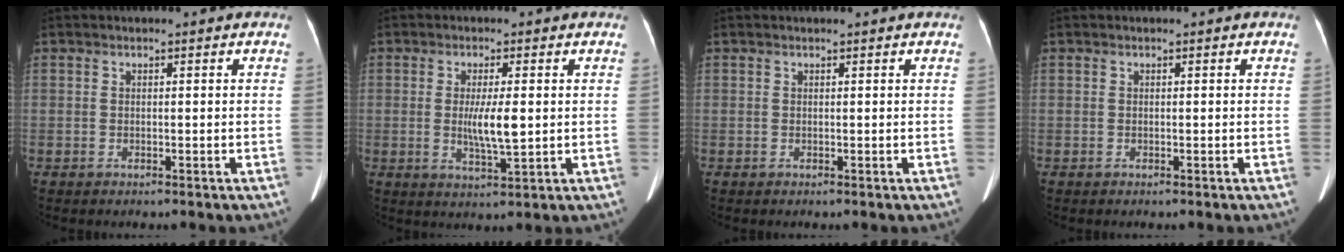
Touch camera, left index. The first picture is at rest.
{"total": 5.3, "force": [0.1, 0.9, 5.2], "torque": [-0.099, -0.008, 0.002]}
{"total": 0.8, "force": [0.7, 0.0, 0.3], "torque": [-0.006, 0.008, 0.011]}
{"total": 0.0}